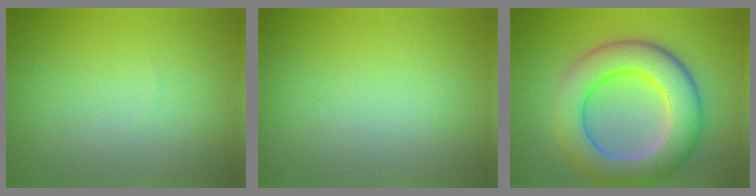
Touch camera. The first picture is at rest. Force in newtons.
{"total": 0.0}
{"total": 9.5, "press": 9.5, "slide": 0.3}